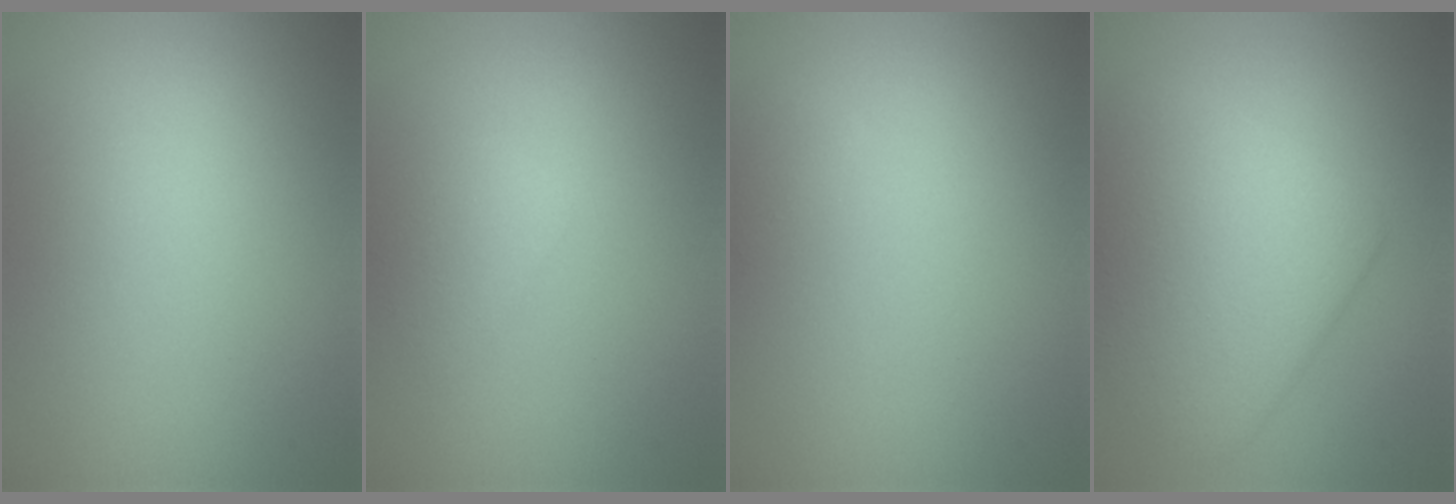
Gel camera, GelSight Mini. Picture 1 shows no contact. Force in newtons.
{"total": 1.3, "press": 1.3, "slide": 0.0}
{"total": 0.9, "press": 0.9, "slide": 0.1}
{"total": 6.3, "press": 6.2, "slide": 0.4}